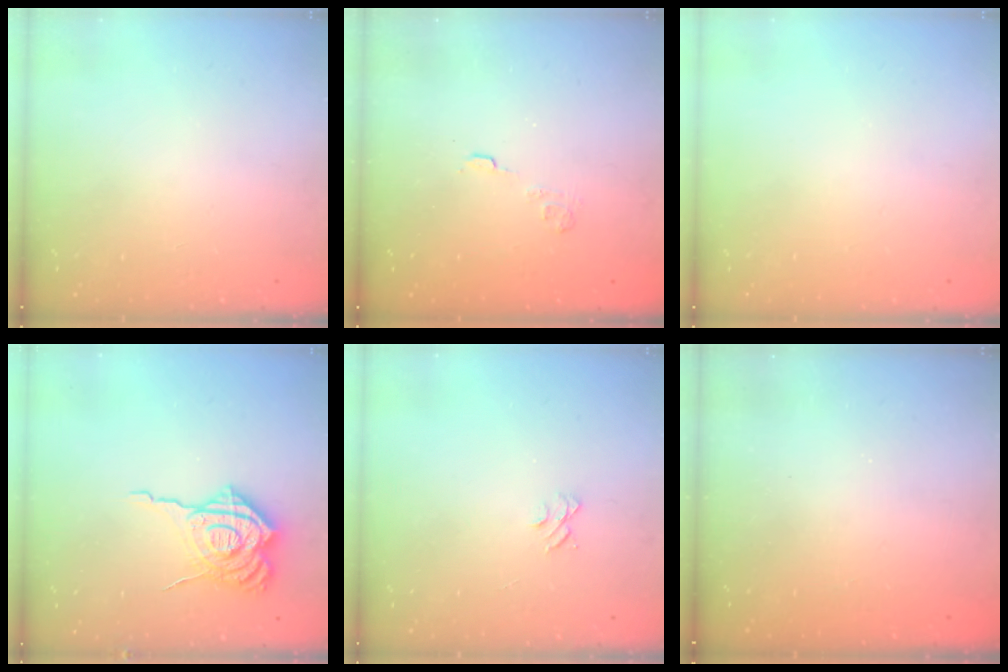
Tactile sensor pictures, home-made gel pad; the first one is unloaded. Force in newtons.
{"total": 2.7, "press": 2.3, "slide": 1.4}
{"total": 0.0}
{"total": 16.1, "press": 16.0, "slide": 1.7}
{"total": 4.0, "press": 4.0, "slide": 0.3}
{"total": 2.2, "press": 2.1, "slide": 0.7}